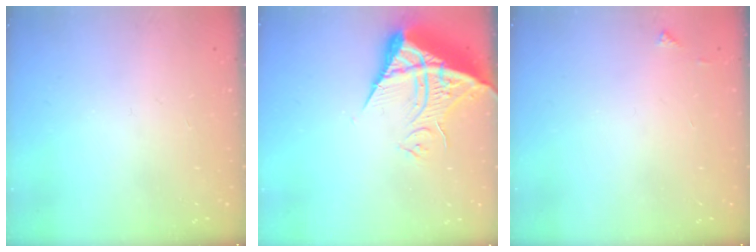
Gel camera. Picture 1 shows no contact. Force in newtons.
{"total": 11.0, "press": 10.9, "slide": 1.2}
{"total": 3.6, "press": 3.6, "slide": 0.5}